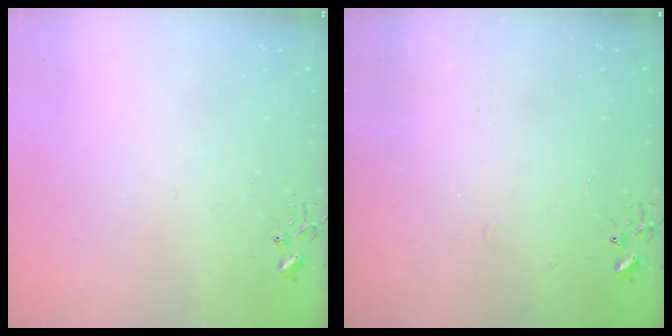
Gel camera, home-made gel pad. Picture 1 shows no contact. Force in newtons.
{"total": 2.1, "press": 2.1, "slide": 0.4}